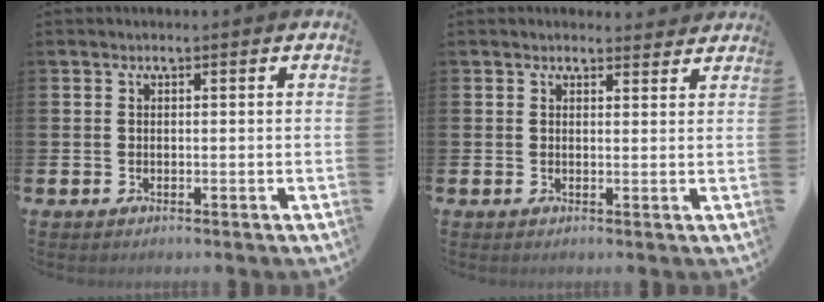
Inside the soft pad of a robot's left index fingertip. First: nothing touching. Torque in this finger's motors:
{"motor_torque": [1.07, -1.07, 0.30, 0.08]}